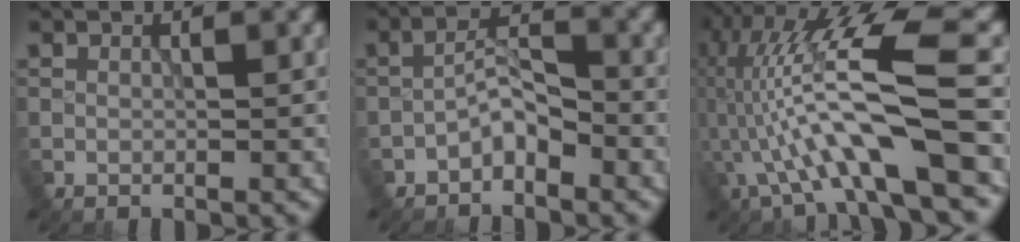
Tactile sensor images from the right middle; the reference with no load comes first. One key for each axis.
{"total": 2.6, "fx": -1.8, "fy": 1.0, "fz": 1.6, "tx": -0.022, "ty": 0.017, "tz": -0.038}
{"total": 12.0, "fx": -1.8, "fy": 2.0, "fz": 11.7, "tx": -0.223, "ty": 0.023, "tz": -0.027}